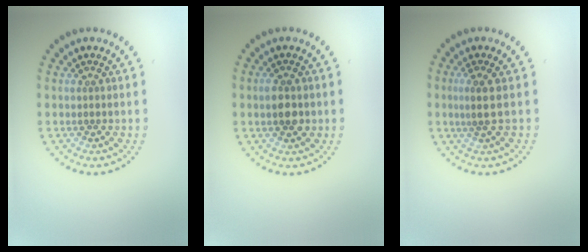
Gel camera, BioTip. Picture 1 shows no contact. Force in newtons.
{"total": 2.6, "press": 2.6, "slide": 0.1}
{"total": 1.7, "press": 1.4, "slide": 0.9}